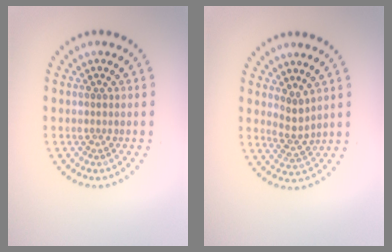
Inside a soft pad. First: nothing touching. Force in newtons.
{"total": 2.1, "press": 1.6, "slide": 1.4}